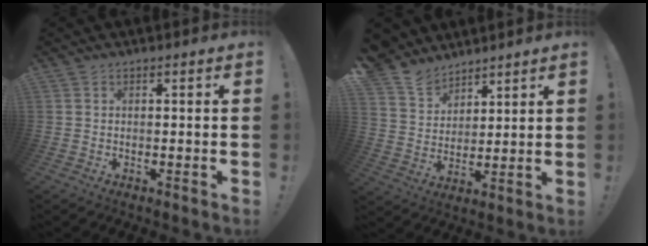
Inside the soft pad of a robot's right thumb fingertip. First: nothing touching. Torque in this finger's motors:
{"motor_torque": [1.04, 2.37, 0.25, 0.25, 0.21]}